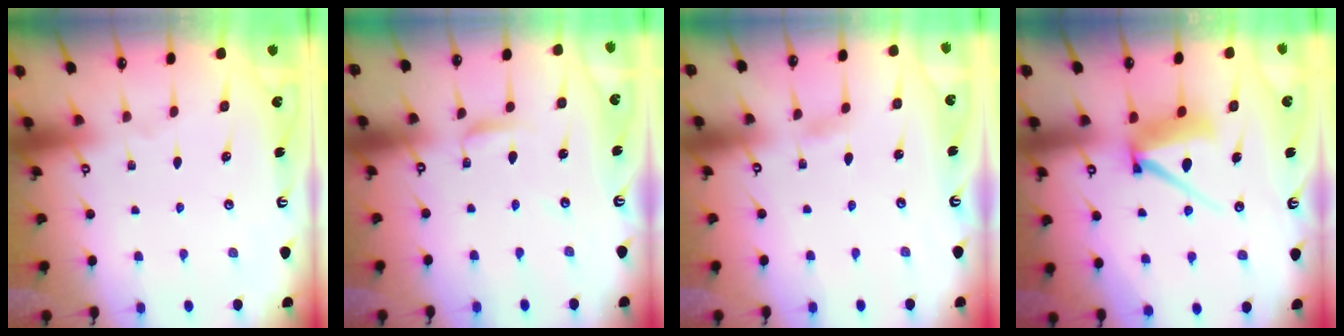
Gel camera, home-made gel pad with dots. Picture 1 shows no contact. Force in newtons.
{"total": 2.7, "press": 2.7, "slide": 0.2}
{"total": 2.7, "press": 2.7, "slide": 0.4}
{"total": 9.5, "press": 9.5, "slide": 1.1}